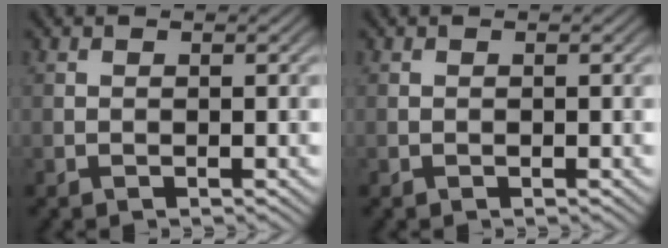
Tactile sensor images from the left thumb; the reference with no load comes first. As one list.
[{"total": 0.0}]